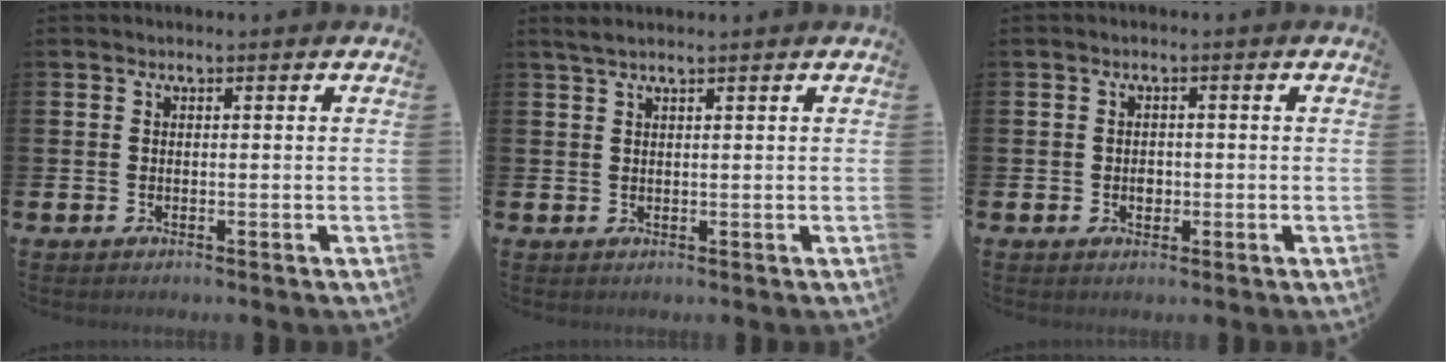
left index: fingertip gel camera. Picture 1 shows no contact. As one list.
[{"total": 1.4, "force": [1.2, -0.1, 0.8], "torque": [-0.024, 0.005, 0.023]}, {"total": 1.5, "force": [-0.2, 1.3, 0.8], "torque": [-0.001, 0.000, -0.008]}]